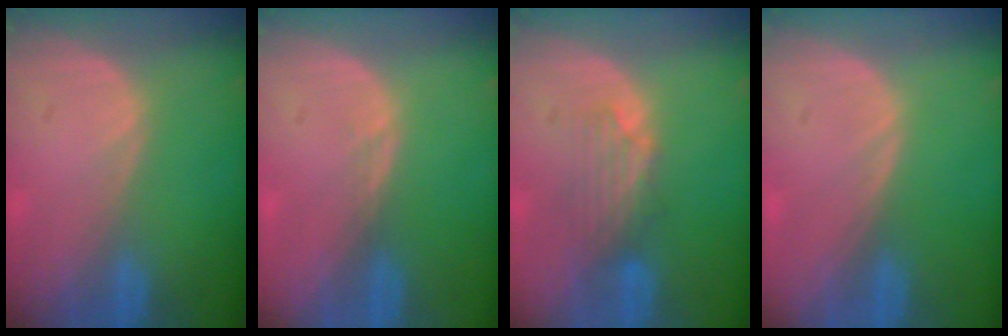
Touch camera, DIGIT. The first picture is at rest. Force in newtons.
{"total": 0.8, "press": 0.6, "slide": 0.6}
{"total": 4.2, "press": 3.7, "slide": 2.0}
{"total": 0.0}